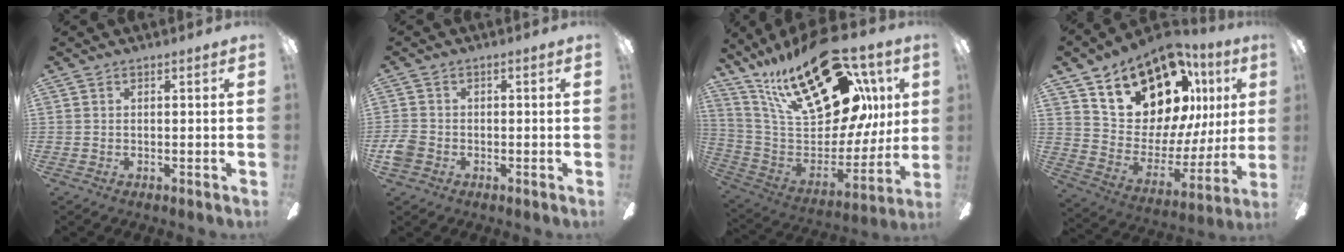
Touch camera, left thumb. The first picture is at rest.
{"total": 4.0, "force": [-1.4, 3.2, 2.0], "torque": [-0.042, 0.007, -0.026]}
{"total": 30.9, "force": [17.7, 14.3, 20.9], "torque": [-0.363, -0.098, 0.320]}
{"total": 21.6, "force": [15.5, 11.1, 10.1], "torque": [-0.168, -0.103, 0.292]}